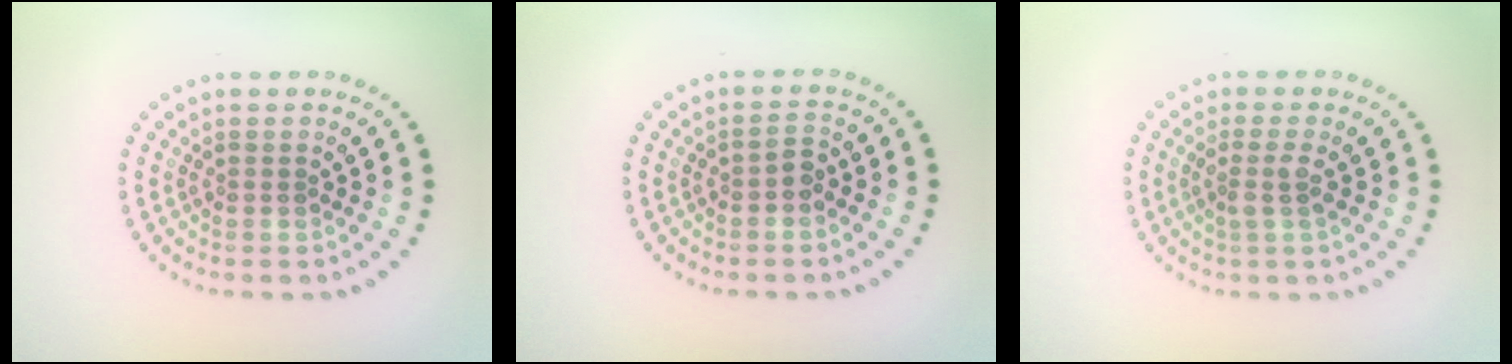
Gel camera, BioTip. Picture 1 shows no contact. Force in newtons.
{"total": 1.1, "press": 1.0, "slide": 0.5}
{"total": 1.7, "press": 1.2, "slide": 1.2}